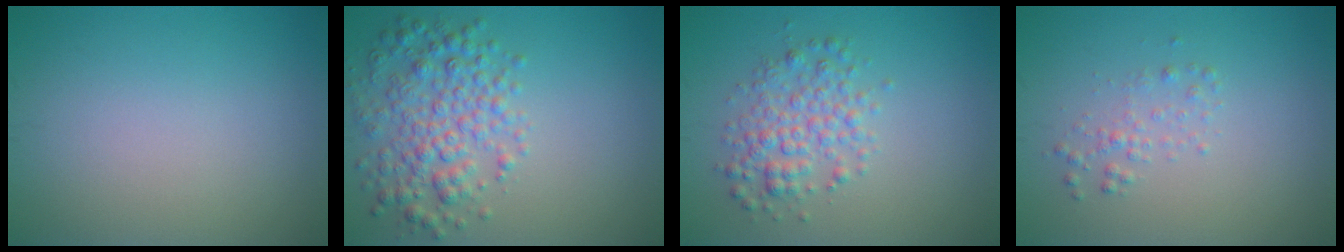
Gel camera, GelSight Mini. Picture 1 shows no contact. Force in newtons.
{"total": 4.8, "press": 4.8, "slide": 0.1}
{"total": 3.4, "press": 3.4, "slide": 0.1}
{"total": 1.3, "press": 1.3, "slide": 0.0}